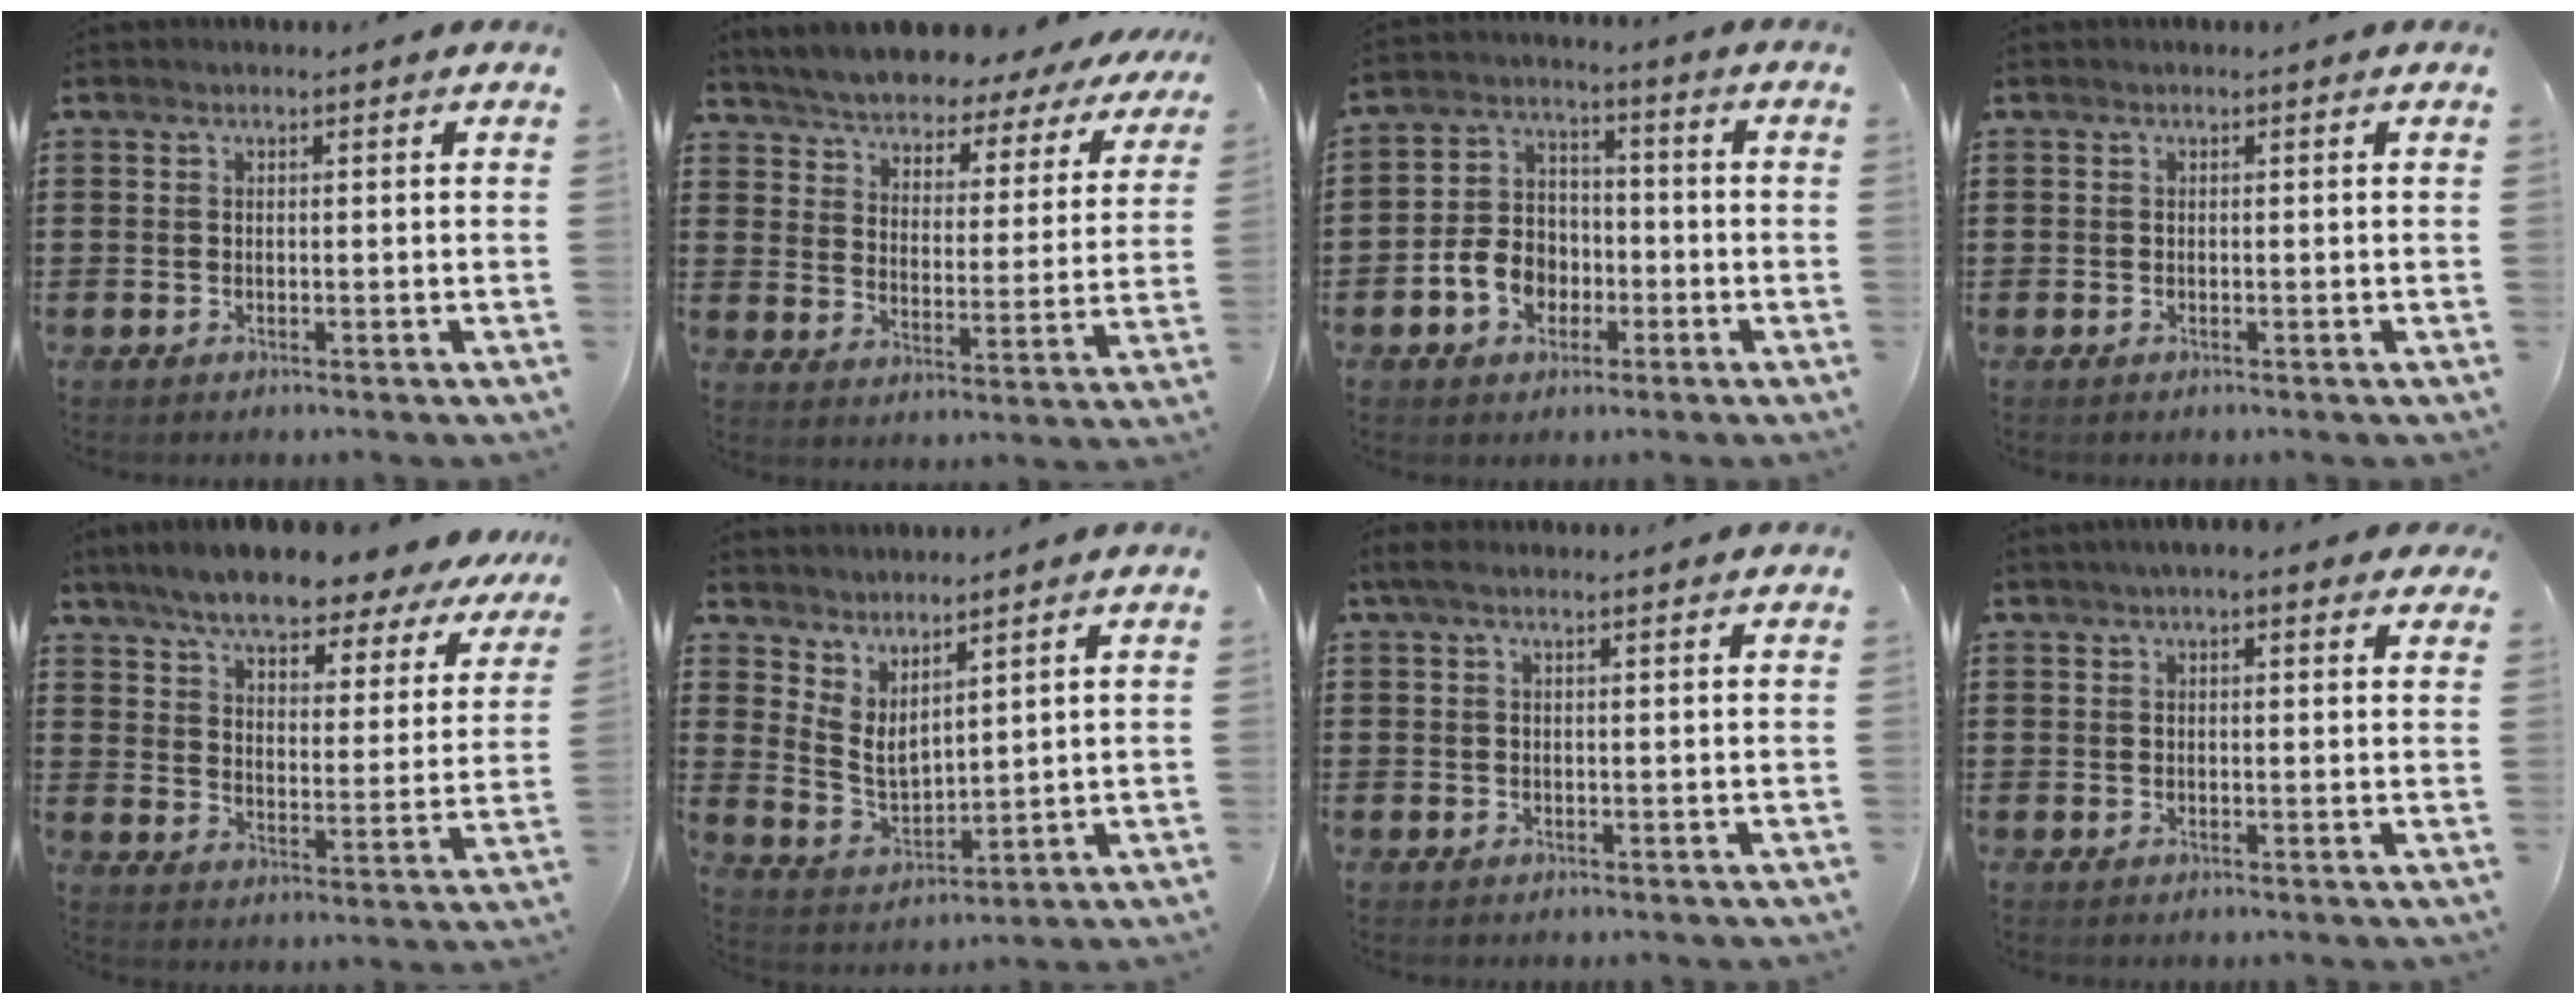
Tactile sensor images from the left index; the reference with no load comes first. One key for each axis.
{"total": 4.4, "fx": 4.4, "fy": 0.2, "fz": 0.2, "tx": -0.033, "ty": -0.040, "tz": 0.071}
{"total": 7.3, "fx": -2.8, "fy": 5.7, "fz": 3.6, "tx": -0.097, "ty": 0.015, "tz": -0.057}
{"total": 0.0}
{"total": 7.5, "fx": 6.9, "fy": 0.8, "fz": 2.9, "tx": -0.082, "ty": -0.039, "tz": 0.117}
{"total": 4.2, "fx": 3.4, "fy": 1.7, "fz": 1.8, "tx": -0.052, "ty": -0.018, "tz": 0.062}
{"total": 1.7, "fx": 1.1, "fy": 0.2, "fz": 1.3, "tx": -0.028, "ty": 0.002, "tz": 0.020}
{"total": 2.6, "fx": 1.8, "fy": 0.6, "fz": 1.7, "tx": -0.039, "ty": 0.008, "tz": 0.032}